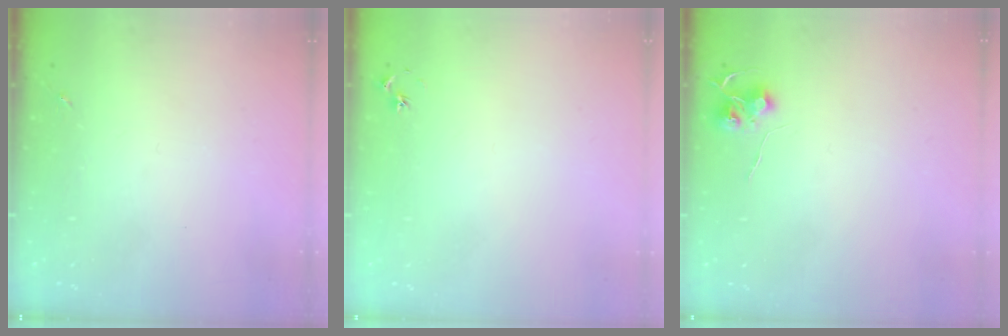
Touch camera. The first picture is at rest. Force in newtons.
{"total": 3.3, "press": 3.3, "slide": 0.3}
{"total": 6.4, "press": 6.3, "slide": 0.6}